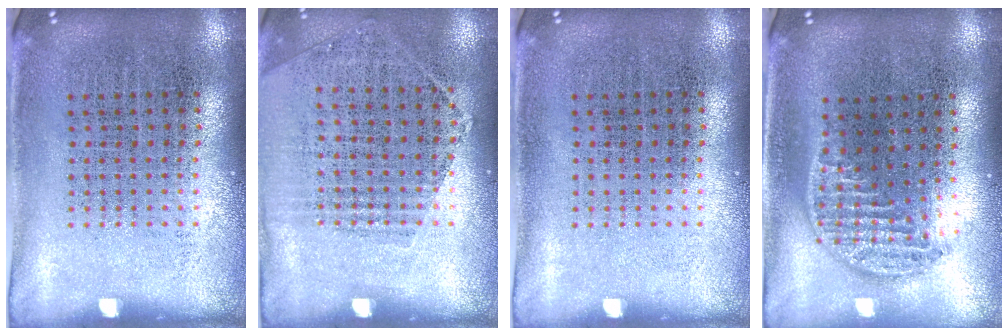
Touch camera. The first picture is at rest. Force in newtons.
{"total": 1.1, "press": 0.9, "slide": 0.5}
{"total": 0.0}
{"total": 1.3, "press": 1.1, "slide": 0.7}